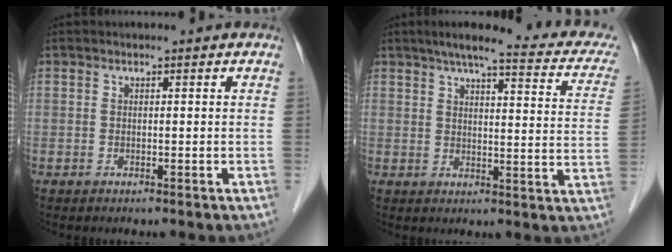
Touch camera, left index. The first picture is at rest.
{"total": 19.8, "force": [16.5, 3.1, 10.5], "torque": [-0.132, 0.005, 0.188]}